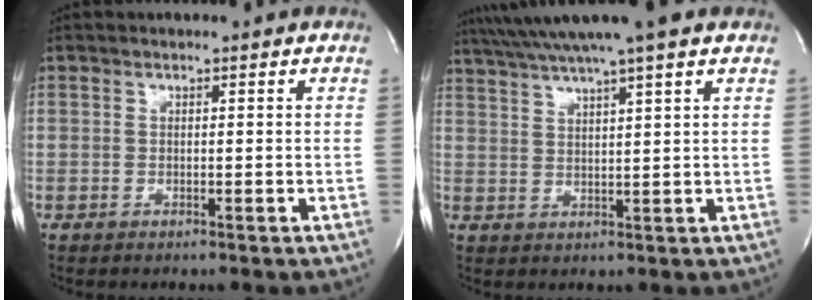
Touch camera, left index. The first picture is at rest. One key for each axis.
{"total": 11.4, "fx": 9.3, "fy": -1.1, "fz": 6.4, "tx": -0.117, "ty": 0.021, "tz": 0.138}